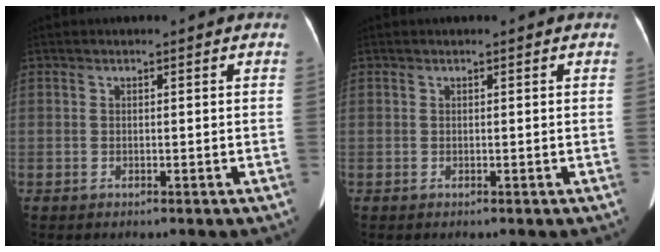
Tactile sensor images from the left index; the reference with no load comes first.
{"total": 0.5, "force": [0.5, 0.0, 0.2], "torque": [-0.002, 0.008, 0.007]}